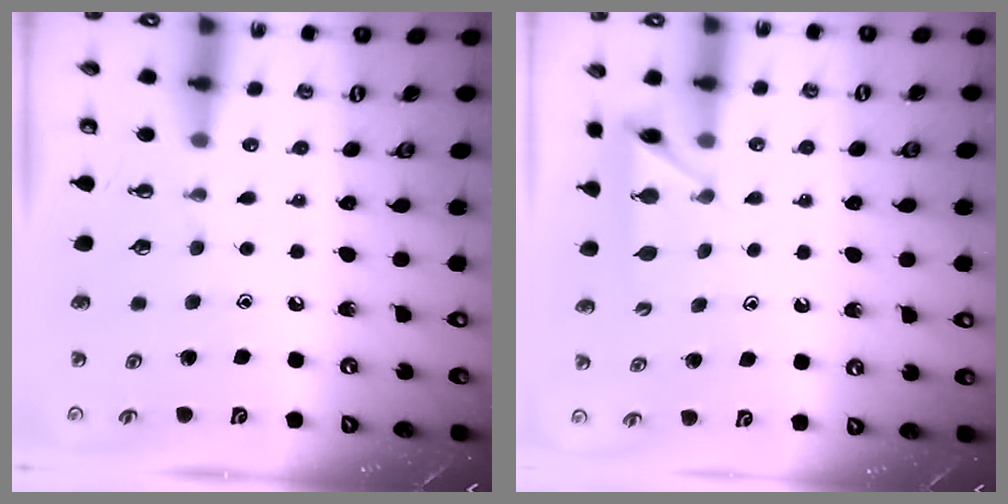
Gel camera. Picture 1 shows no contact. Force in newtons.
{"total": 5.0, "press": 5.0, "slide": 0.5}